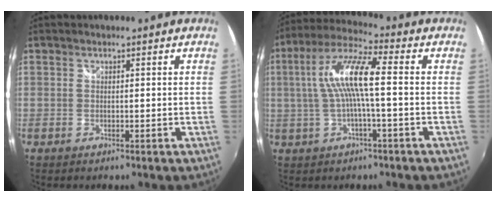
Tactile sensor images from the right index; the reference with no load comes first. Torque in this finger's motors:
{"motor_torque": [1.40, -0.01, 0.90, 0.21]}